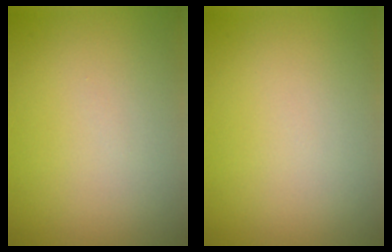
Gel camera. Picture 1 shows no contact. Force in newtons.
{"total": 0.0}